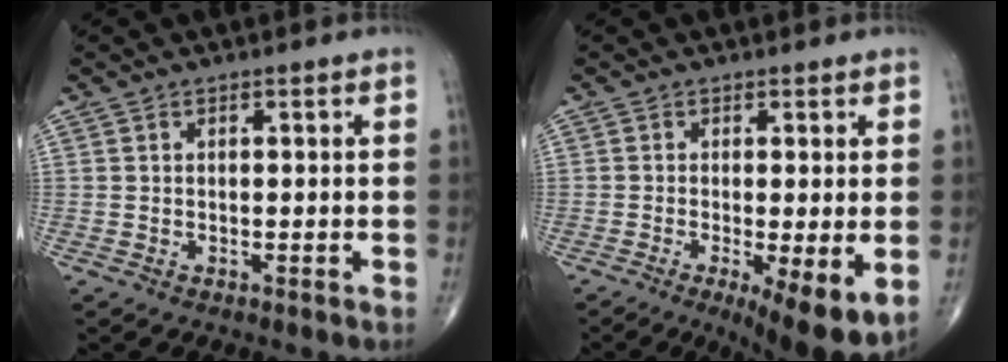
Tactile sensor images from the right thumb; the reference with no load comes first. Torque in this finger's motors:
{"motor_torque": [-0.06, 0.59, 0.10, -0.16, 0.07]}